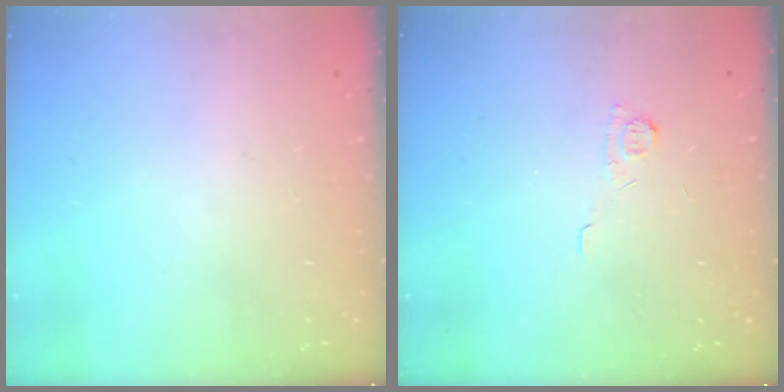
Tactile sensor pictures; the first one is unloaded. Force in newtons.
{"total": 3.9, "press": 3.9, "slide": 0.6}